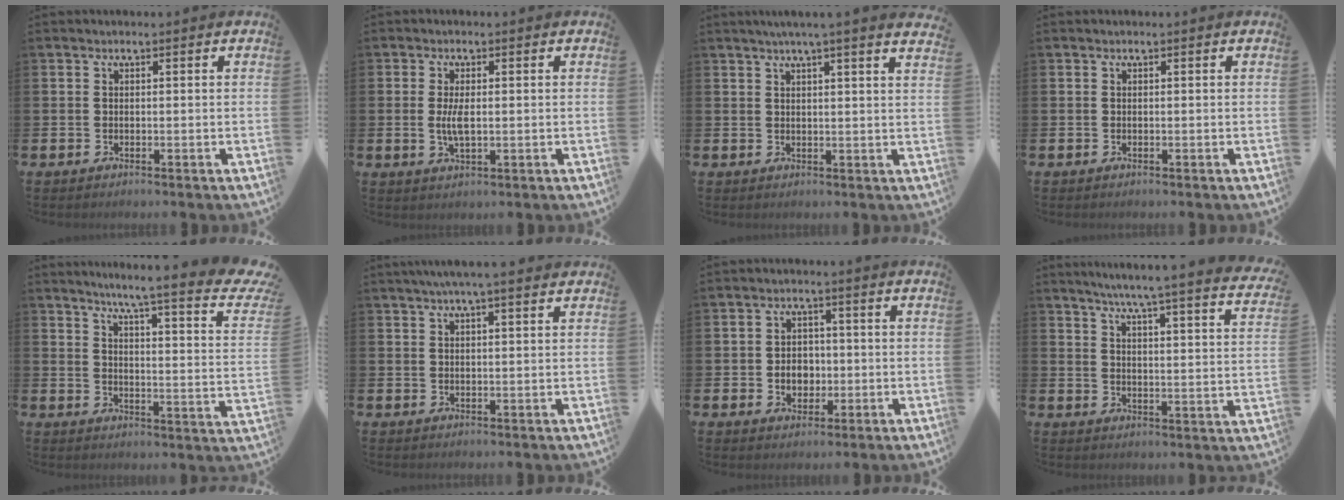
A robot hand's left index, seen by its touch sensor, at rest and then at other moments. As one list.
[{"total": 3.3, "force": [0.2, 1.2, 3.1], "torque": [-0.057, 0.004, 0.001]}, {"total": 3.5, "force": [3.2, -0.9, 1.2], "torque": [-0.024, -0.014, 0.056]}, {"total": 0.0}, {"total": 5.8, "force": [4.8, -0.1, 3.3], "torque": [-0.056, -0.057, 0.066]}, {"total": 3.6, "force": [3.0, -0.1, 1.9], "torque": [-0.032, -0.007, 0.052]}, {"total": 3.6, "force": [-0.6, 3.0, 1.8], "torque": [-0.027, 0.002, -0.020]}, {"total": 5.7, "force": [5.2, -0.5, 2.2], "torque": [-0.060, -0.048, 0.083]}]